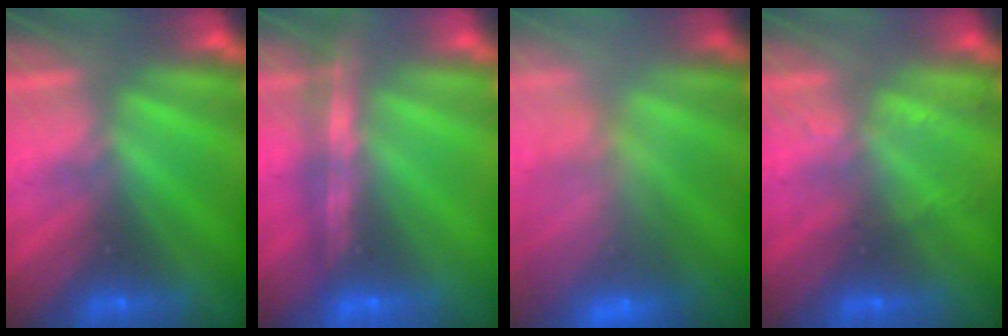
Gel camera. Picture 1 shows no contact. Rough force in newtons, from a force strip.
{"total": 7.4}
{"total": 8.3}
{"total": 2.1}